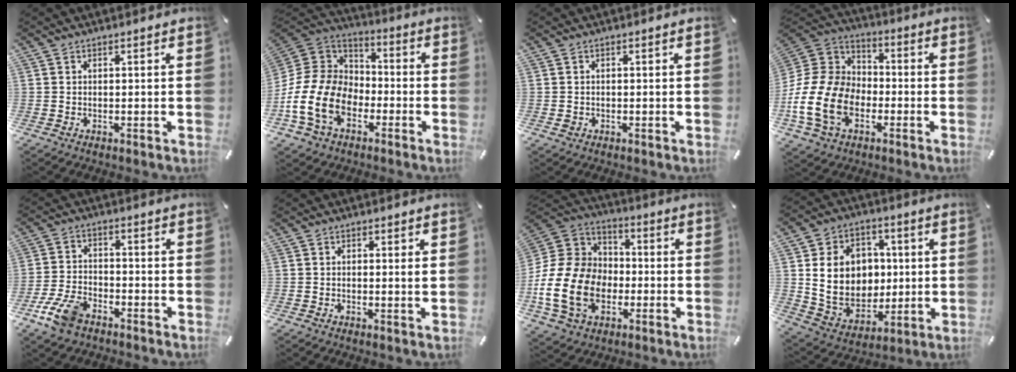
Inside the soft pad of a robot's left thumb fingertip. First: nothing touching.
{"total": 16.5, "force": [-6.8, 12.1, 8.9], "torque": [-0.207, 0.025, -0.120]}
{"total": 1.1, "force": [-0.2, 1.0, 0.4], "torque": [0.001, 0.001, -0.008]}
{"total": 18.0, "force": [-6.1, 13.5, 10.1], "torque": [-0.232, 0.029, -0.108]}
{"total": 8.5, "force": [-5.4, 4.6, 4.8], "torque": [-0.107, 0.020, -0.101]}
{"total": 1.2, "force": [0.3, 0.4, 1.1], "torque": [-0.014, -0.002, 0.003]}
{"total": 19.2, "force": [-5.3, 15.0, 10.7], "torque": [-0.239, 0.028, -0.090]}
{"total": 15.1, "force": [2.4, 13.2, 6.8], "torque": [-0.124, 0.001, 0.058]}